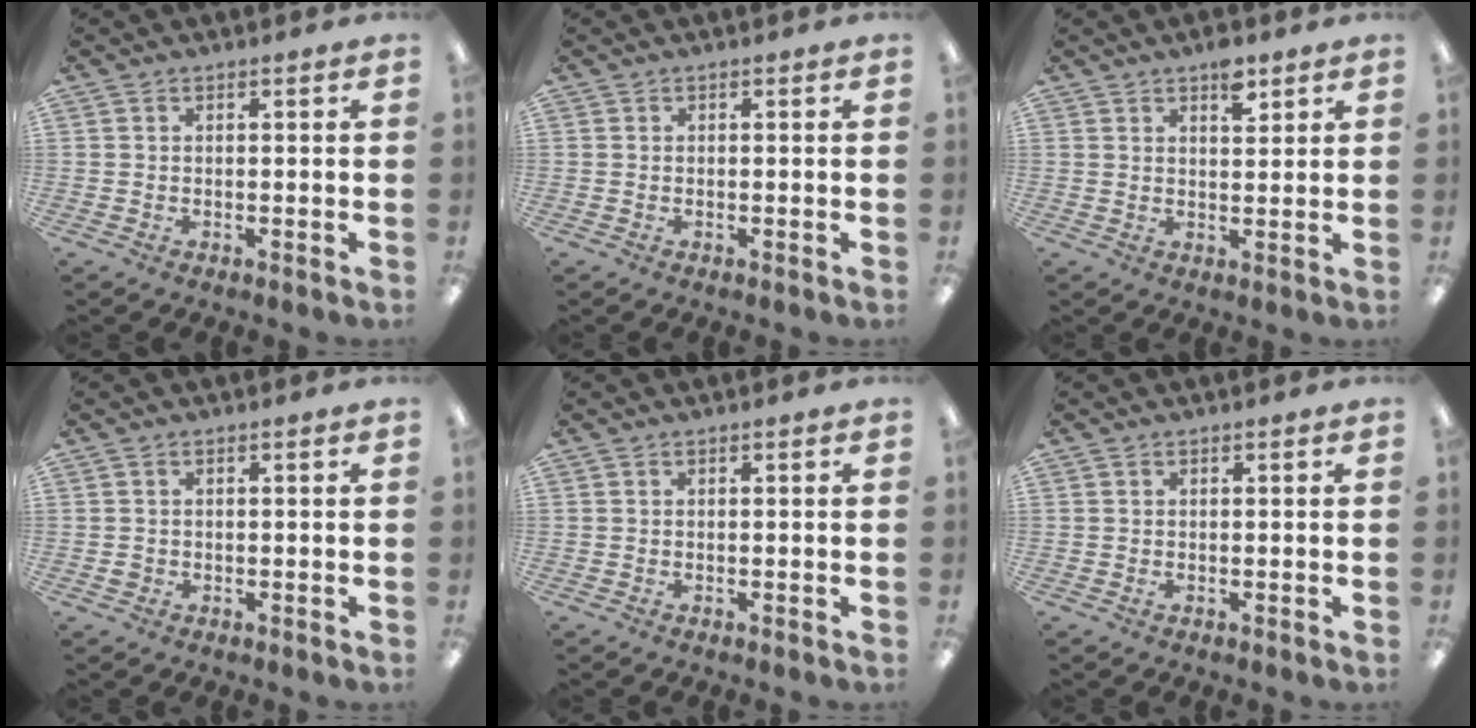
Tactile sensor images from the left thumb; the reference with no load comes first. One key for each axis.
{"total": 0.0}
{"total": 5.2, "fx": 3.6, "fy": 2.2, "fz": 3.0, "tx": -0.035, "ty": -0.018, "tz": 0.058}
{"total": 1.2, "fx": 0.2, "fy": 1.0, "fz": 0.7, "tx": -0.015, "ty": 0.003, "tz": 0.002}
{"total": 0.0}
{"total": 0.8, "fx": 0.0, "fy": 0.2, "fz": 0.8, "tx": -0.014, "ty": -0.001, "tz": 0.001}